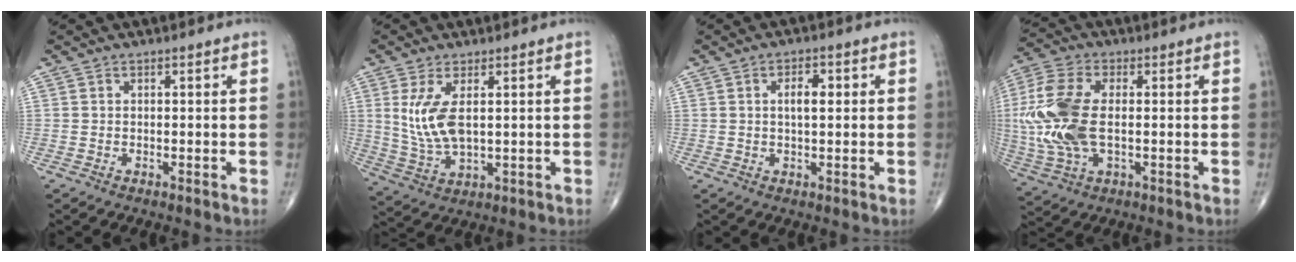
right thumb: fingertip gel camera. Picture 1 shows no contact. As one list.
[{"total": 8.6, "force": [1.9, 3.7, 7.5], "torque": [-0.164, -0.014, 0.051]}, {"total": 3.7, "force": [0.7, 1.6, 3.3], "torque": [-0.052, 0.003, 0.010]}, {"total": 16.0, "force": [0.1, 8.6, 13.5], "torque": [-0.329, 0.001, 0.004]}]